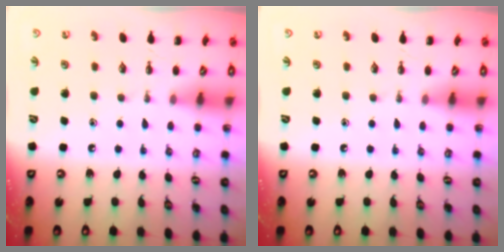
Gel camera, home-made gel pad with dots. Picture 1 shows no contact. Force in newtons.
{"total": 0.0}